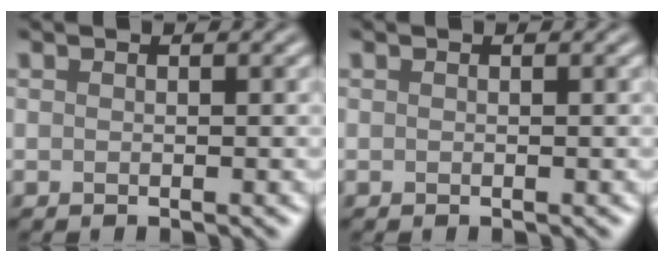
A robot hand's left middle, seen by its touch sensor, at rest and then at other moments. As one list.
[{"total": 0.0}]